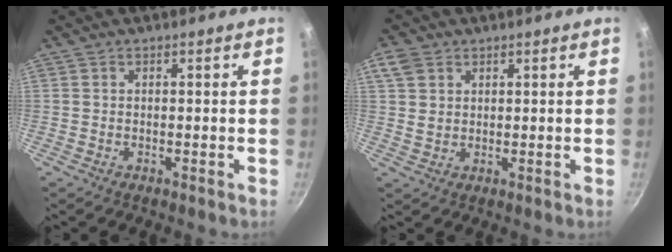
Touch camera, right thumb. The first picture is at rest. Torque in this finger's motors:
{"motor_torque": [-0.82, 0.95, 0.14, -0.13, 0.07]}